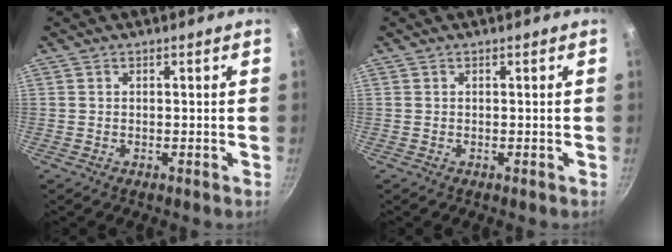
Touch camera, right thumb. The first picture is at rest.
{"total": 0.0}